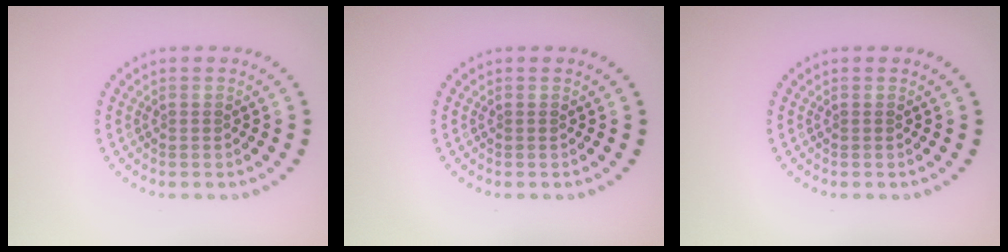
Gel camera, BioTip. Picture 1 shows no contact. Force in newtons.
{"total": 0.0}
{"total": 0.0}